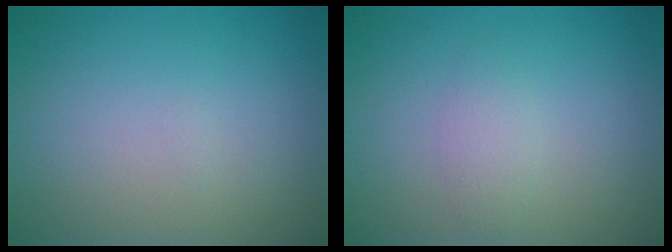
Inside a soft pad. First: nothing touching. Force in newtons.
{"total": 1.4, "press": 1.4, "slide": 0.0}